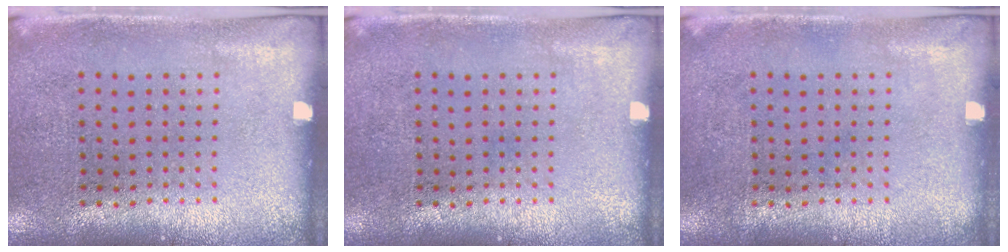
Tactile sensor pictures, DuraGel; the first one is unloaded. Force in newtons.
{"total": 0.0}
{"total": 0.0}